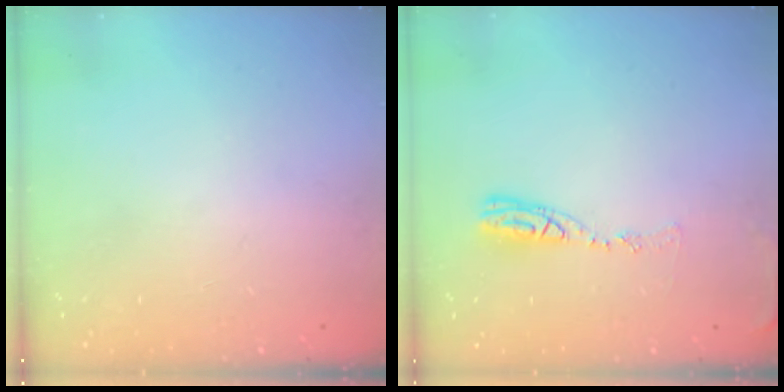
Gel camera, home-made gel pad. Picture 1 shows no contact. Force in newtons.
{"total": 8.9, "press": 8.9, "slide": 0.8}